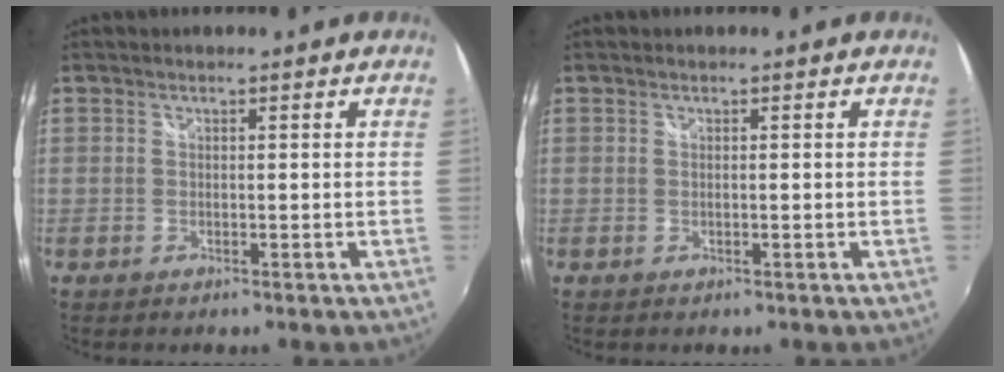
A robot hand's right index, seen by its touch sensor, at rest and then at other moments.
{"total": 0.0}